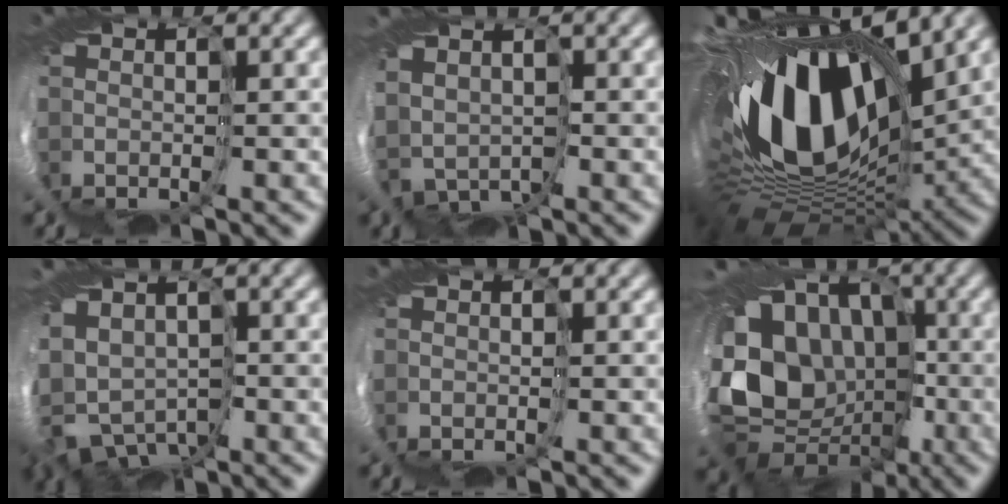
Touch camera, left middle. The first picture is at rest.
{"total": 2.6, "force": [0.2, 2.4, 1.0], "torque": [-0.034, -0.007, 0.007]}
{"total": 14.7, "force": [3.1, 7.7, 12.1], "torque": [-0.220, 0.002, 0.041]}
{"total": 4.2, "force": [-2.4, 3.1, 1.4], "torque": [-0.041, -0.019, -0.051]}
{"total": 0.0}
{"total": 10.2, "force": [0.3, 9.0, 4.7], "torque": [-0.096, -0.014, -0.001]}